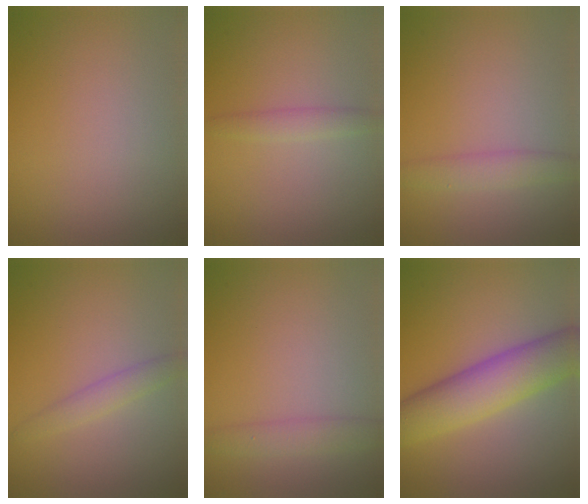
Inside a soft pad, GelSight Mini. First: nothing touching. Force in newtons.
{"total": 1.5, "press": 1.5, "slide": 0.1}
{"total": 2.2, "press": 2.2, "slide": 0.1}
{"total": 1.7, "press": 1.7, "slide": 0.1}
{"total": 2.0, "press": 2.0, "slide": 0.0}
{"total": 7.3, "press": 7.3, "slide": 0.4}